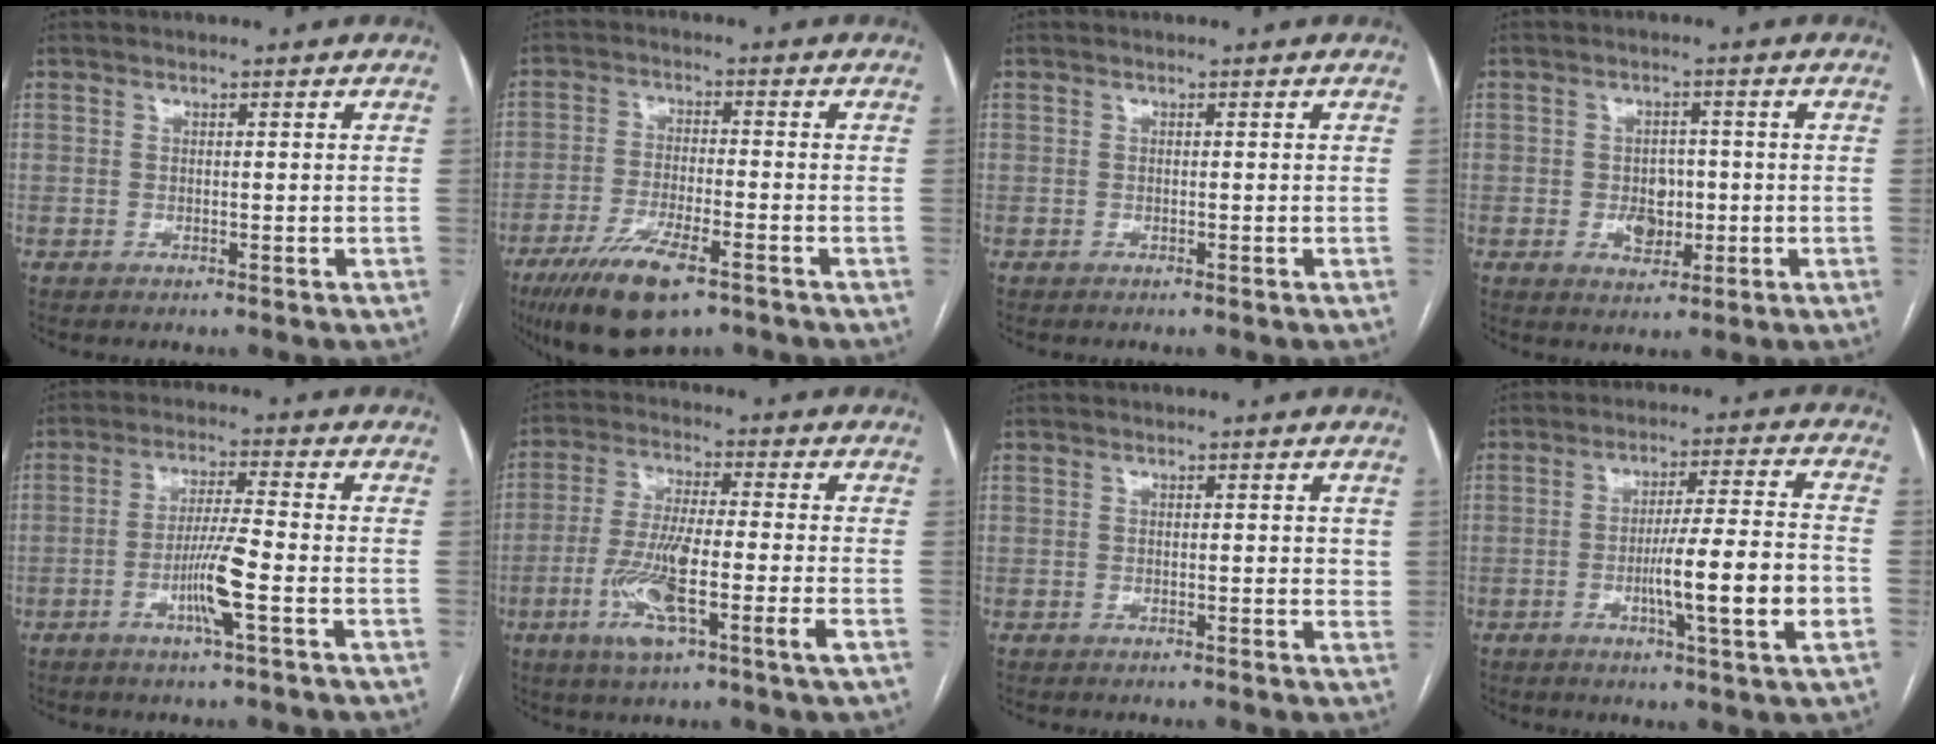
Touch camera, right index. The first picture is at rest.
{"total": 10.9, "force": [-6.8, 2.6, 8.1], "torque": [-0.152, -0.021, -0.115]}
{"total": 0.0}
{"total": 4.5, "force": [-0.7, 3.2, 3.1], "torque": [-0.047, 0.005, -0.002]}
{"total": 7.0, "force": [-2.4, -0.4, 6.6], "torque": [-0.130, -0.006, -0.047]}
{"total": 12.1, "force": [-4.0, 0.6, 11.4], "torque": [-0.225, -0.012, -0.075]}
{"total": 1.8, "force": [0.5, 0.8, 1.5], "torque": [-0.016, -0.002, 0.002]}
{"total": 11.9, "force": [-3.0, -0.2, 11.5], "torque": [-0.186, -0.004, -0.051]}